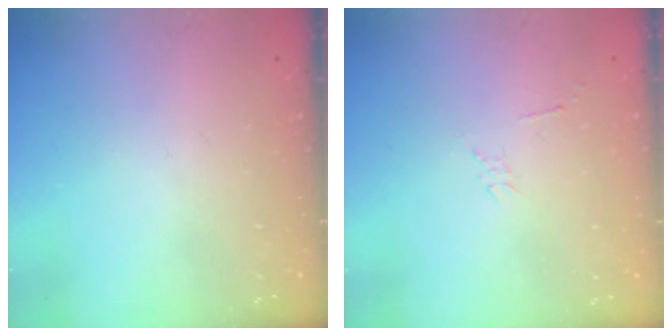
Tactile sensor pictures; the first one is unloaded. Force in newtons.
{"total": 2.3, "press": 2.3, "slide": 0.4}